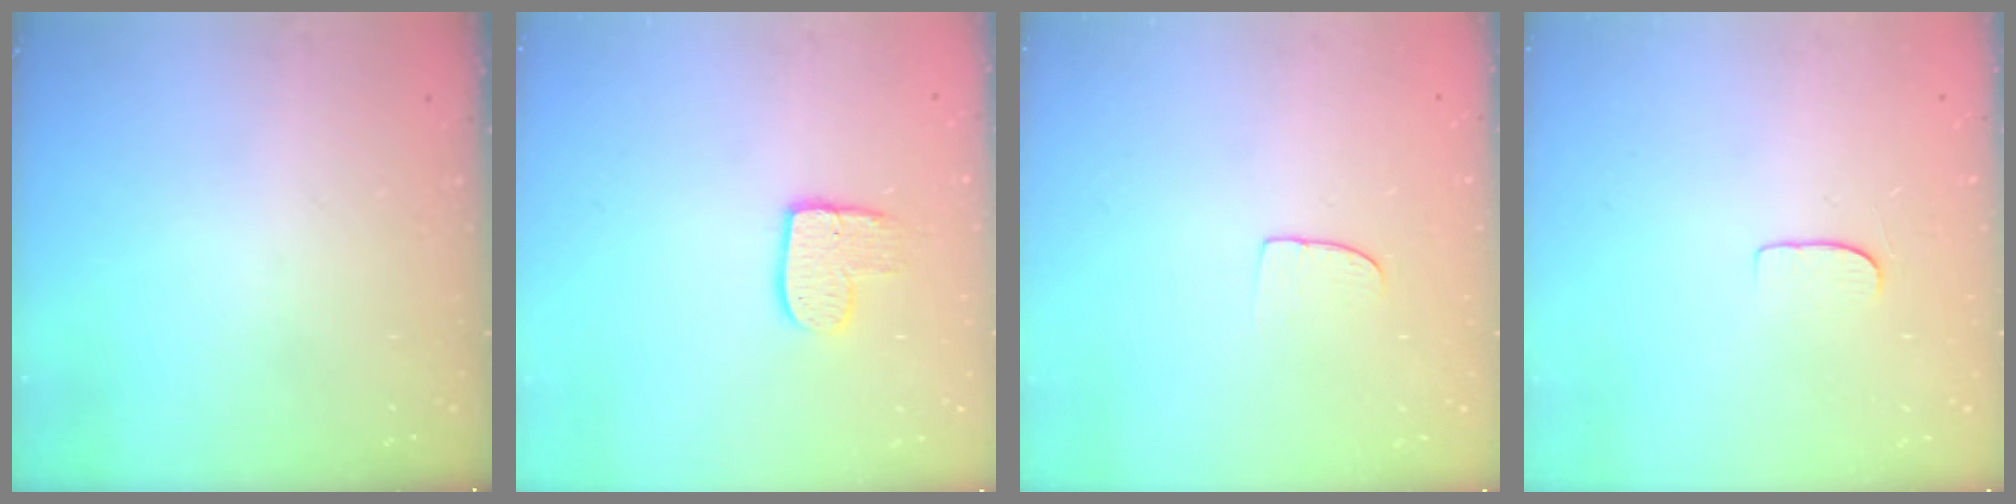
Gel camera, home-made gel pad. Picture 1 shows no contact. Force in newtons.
{"total": 9.1, "press": 9.0, "slide": 0.7}
{"total": 5.6, "press": 5.5, "slide": 0.5}
{"total": 4.8, "press": 4.7, "slide": 0.6}